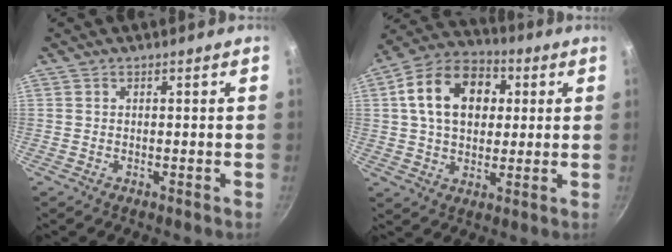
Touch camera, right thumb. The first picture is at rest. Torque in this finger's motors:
{"motor_torque": [-0.69, 1.54, 1.39, 0.13, 0.46]}